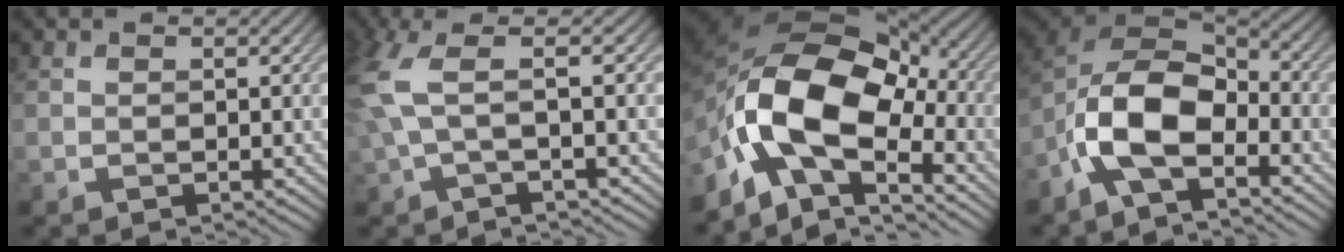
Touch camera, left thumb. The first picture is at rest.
{"total": 5.6, "force": [0.9, 1.3, 5.4], "torque": [-0.117, 0.010, 0.006]}
{"total": 15.9, "force": [-4.8, 8.8, 12.3], "torque": [-0.232, 0.000, -0.105]}
{"total": 11.6, "force": [-5.0, 5.7, 8.8], "torque": [-0.179, -0.004, -0.110]}